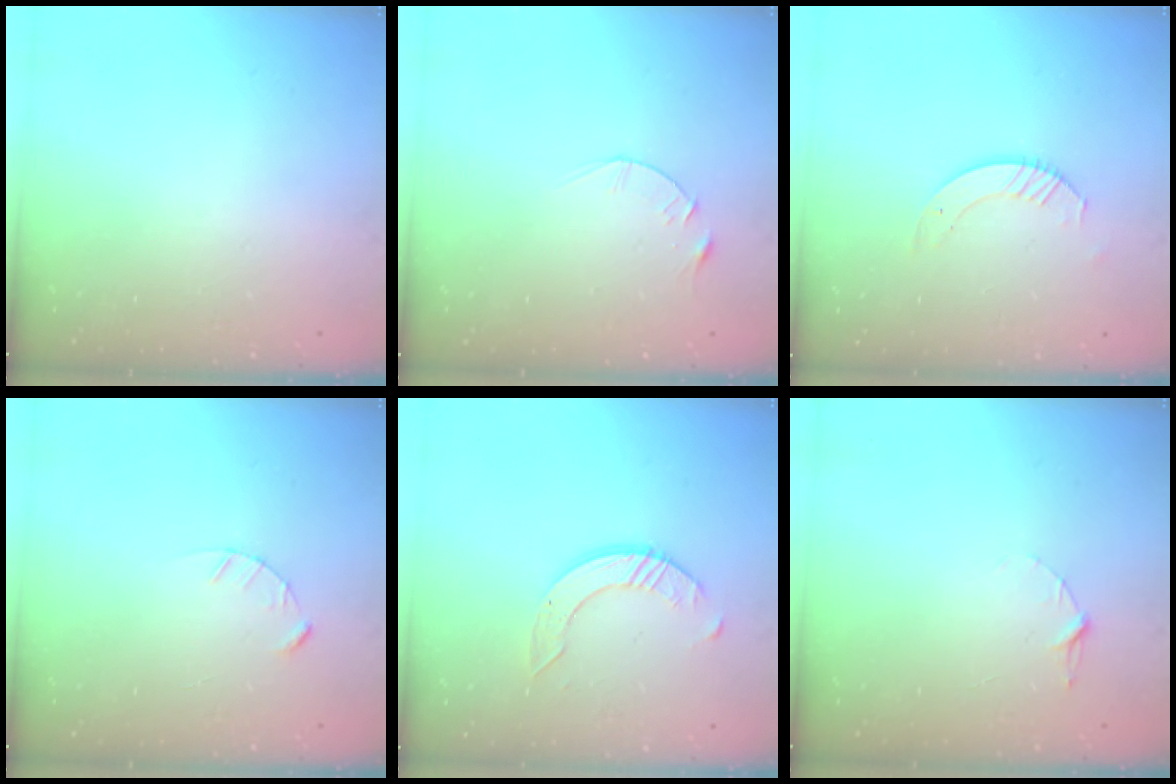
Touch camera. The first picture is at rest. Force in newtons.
{"total": 3.1, "press": 3.1, "slide": 0.4}
{"total": 3.2, "press": 3.2, "slide": 0.3}
{"total": 2.4, "press": 2.4, "slide": 0.3}
{"total": 5.3, "press": 5.3, "slide": 0.5}
{"total": 4.7, "press": 4.7, "slide": 0.5}